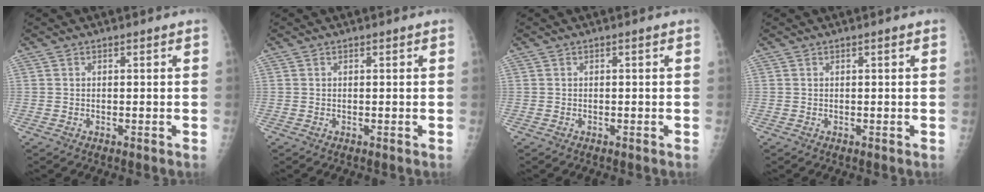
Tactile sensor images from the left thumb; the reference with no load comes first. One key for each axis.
{"total": 0.0}
{"total": 0.0}
{"total": 0.0}